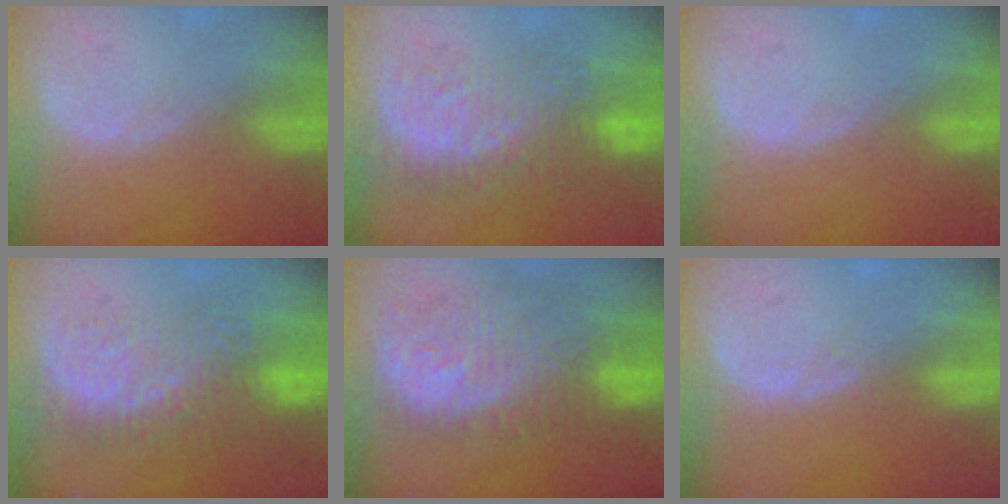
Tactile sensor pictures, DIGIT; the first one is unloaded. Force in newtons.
{"total": 8.7, "press": 8.6, "slide": 1.2}
{"total": 0.0}
{"total": 8.8, "press": 8.6, "slide": 1.4}
{"total": 12.2, "press": 10.9, "slide": 5.6}
{"total": 0.6, "press": 0.5, "slide": 0.4}